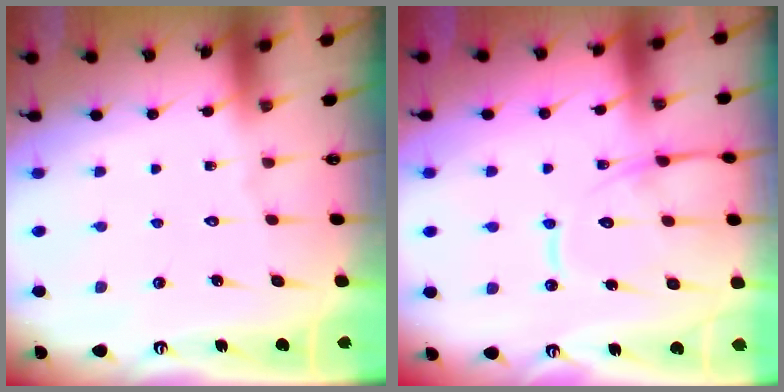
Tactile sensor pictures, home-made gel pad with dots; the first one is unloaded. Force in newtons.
{"total": 12.8, "press": 12.7, "slide": 1.3}